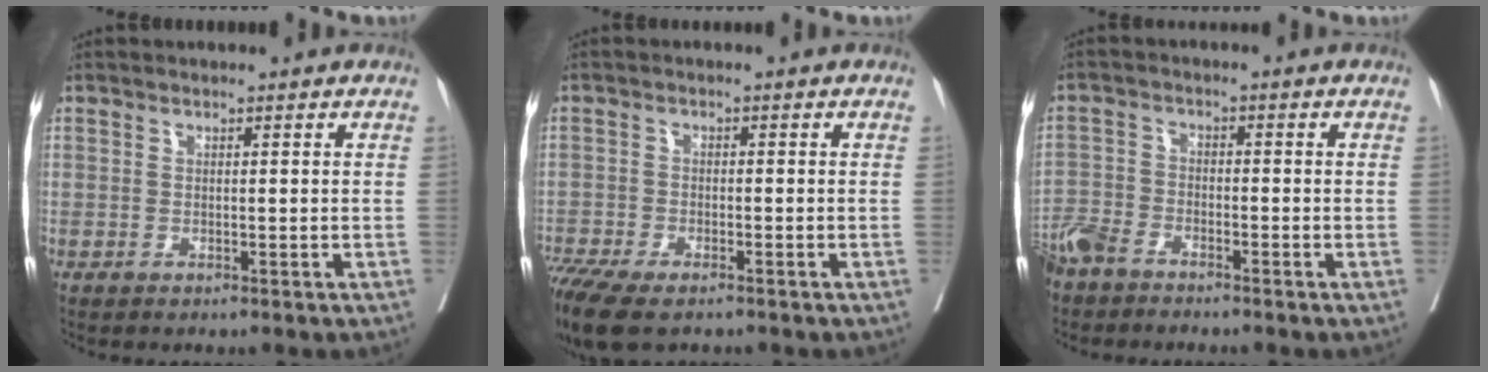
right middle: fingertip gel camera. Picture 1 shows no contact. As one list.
[{"total": 9.7, "force": [-7.3, 3.0, 5.6], "torque": [-0.108, -0.013, -0.123]}, {"total": 5.4, "force": [-4.7, 1.9, 1.9], "torque": [-0.036, -0.008, -0.094]}]